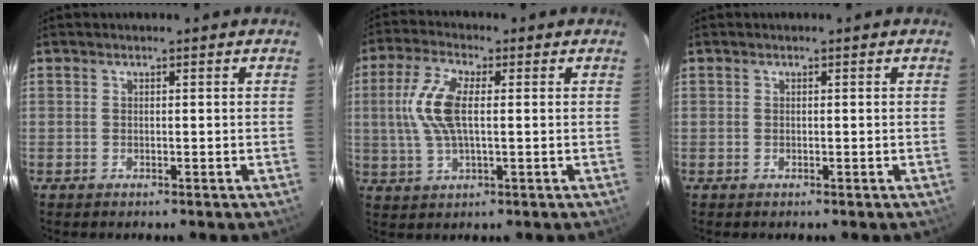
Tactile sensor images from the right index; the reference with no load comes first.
{"total": 9.6, "force": [0.9, 3.9, 8.7], "torque": [-0.189, 0.011, 0.019]}
{"total": 0.0}